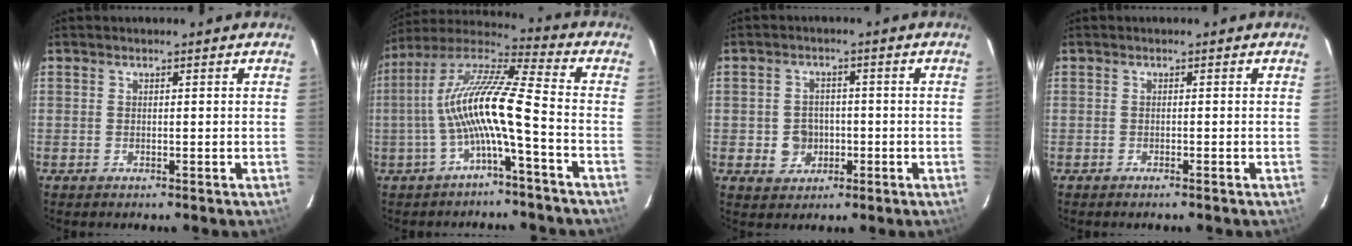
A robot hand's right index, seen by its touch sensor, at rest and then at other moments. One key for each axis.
{"total": 12.9, "fx": -3.4, "fy": 0.7, "fz": 12.4, "tx": -0.244, "ty": 0.016, "tz": -0.068}
{"total": 4.7, "fx": -1.0, "fy": 4.3, "fz": 1.4, "tx": -0.033, "ty": 0.013, "tz": -0.005}
{"total": 0.6, "fx": -0.5, "fy": 0.0, "fz": 0.2, "tx": -0.004, "ty": 0.001, "tz": -0.010}